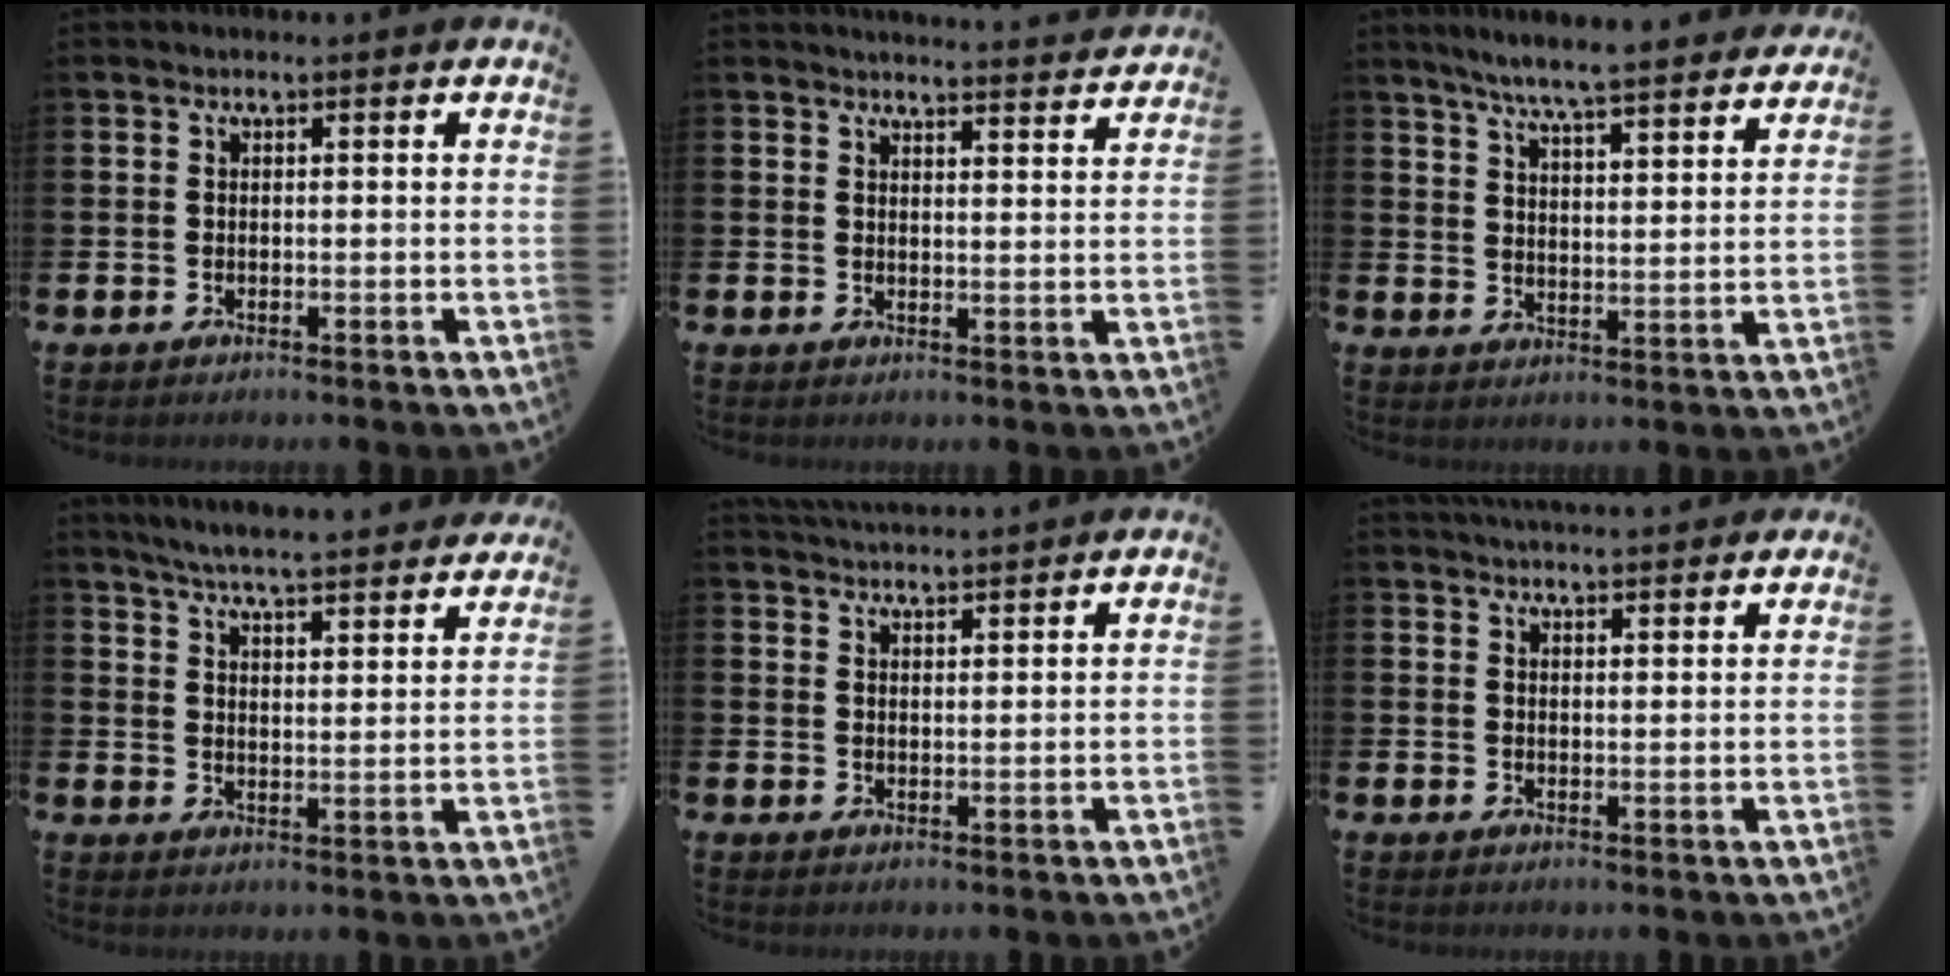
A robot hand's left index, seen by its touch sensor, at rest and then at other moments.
{"total": 3.5, "force": [3.5, -0.3, 0.0], "torque": [0.005, -0.029, 0.060]}
{"total": 6.8, "force": [6.5, -0.2, 2.0], "torque": [-0.056, -0.046, 0.111]}
{"total": 6.0, "force": [5.9, 0.1, 1.3], "torque": [-0.041, -0.045, 0.102]}
{"total": 3.6, "force": [3.6, -0.1, 0.0], "torque": [0.003, -0.024, 0.064]}
{"total": 3.5, "force": [3.5, 0.1, 0.1], "torque": [-0.006, -0.017, 0.063]}